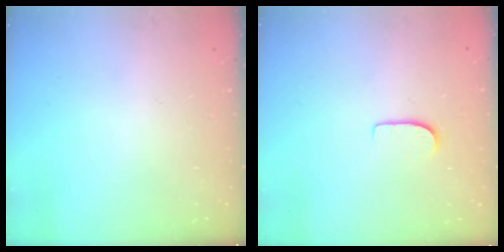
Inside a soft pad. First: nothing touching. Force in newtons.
{"total": 5.9, "press": 5.8, "slide": 0.6}